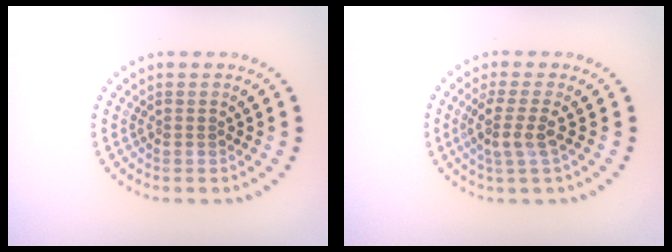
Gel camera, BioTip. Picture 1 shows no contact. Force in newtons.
{"total": 2.5, "press": 2.0, "slide": 1.5}